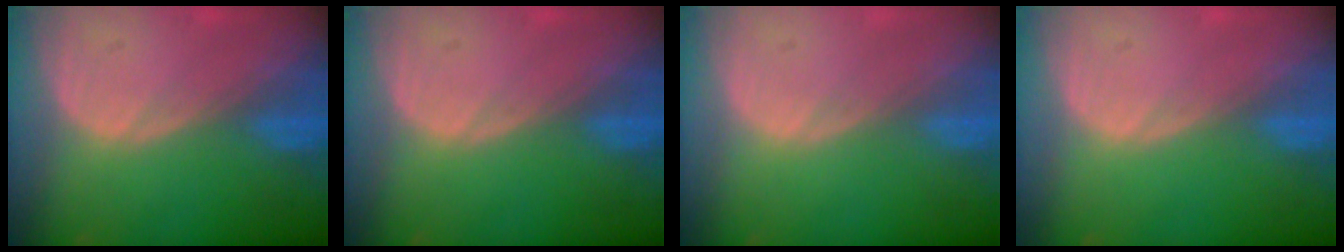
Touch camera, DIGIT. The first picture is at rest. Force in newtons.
{"total": 0.0}
{"total": 0.0}
{"total": 0.0}